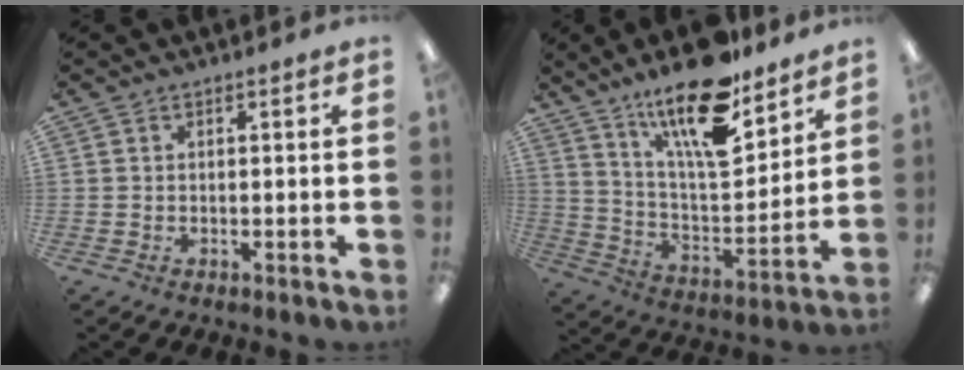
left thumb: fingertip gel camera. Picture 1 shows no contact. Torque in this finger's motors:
{"motor_torque": [0.64, 0.67, 1.43, -1.35, 0.17]}